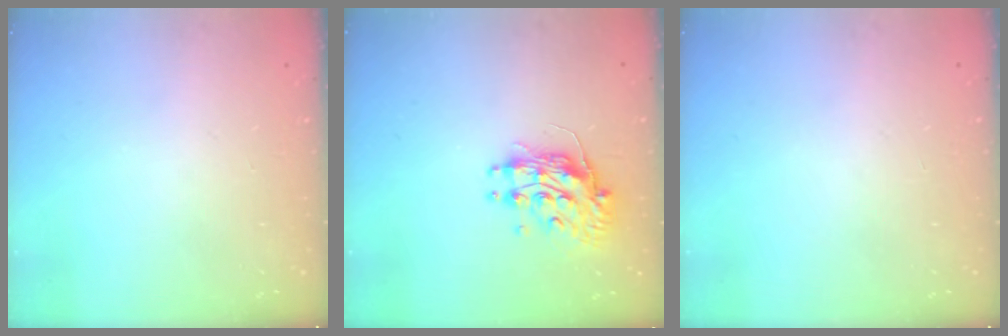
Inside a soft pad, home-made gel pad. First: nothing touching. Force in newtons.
{"total": 10.6, "press": 10.6, "slide": 0.7}
{"total": 0.0}